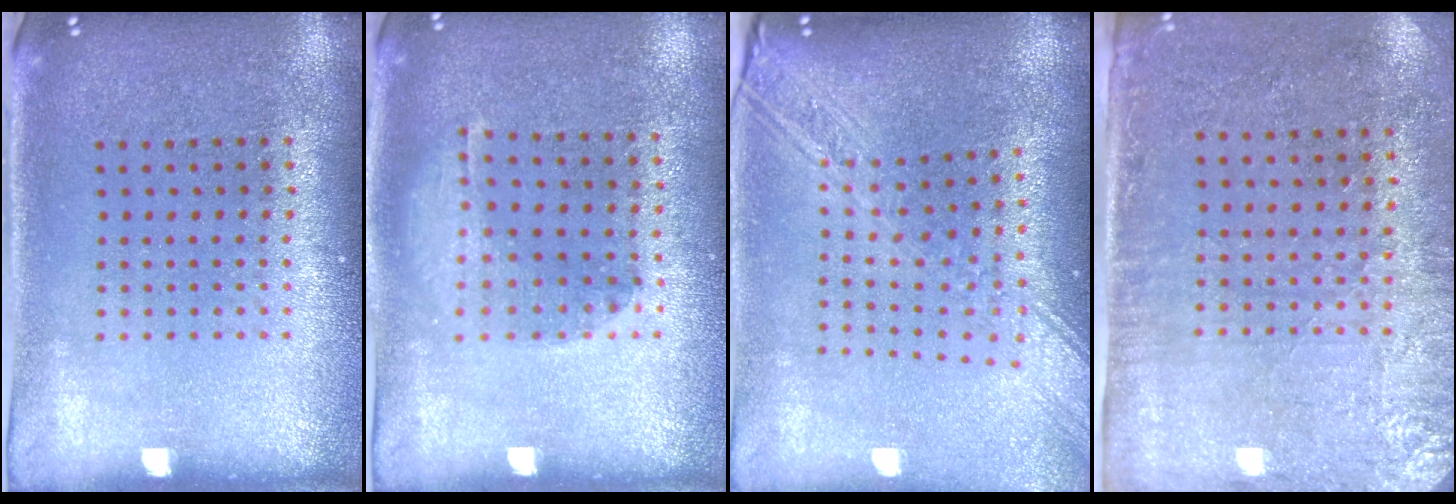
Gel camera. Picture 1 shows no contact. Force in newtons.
{"total": 1.1, "press": 1.1, "slide": 0.1}
{"total": 2.7, "press": 2.2, "slide": 1.5}
{"total": 2.9, "press": 2.4, "slide": 1.6}